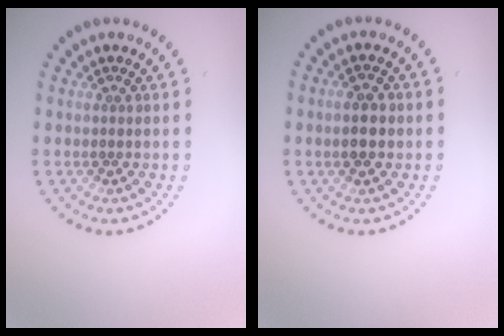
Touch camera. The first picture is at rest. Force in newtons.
{"total": 2.4, "press": 2.4, "slide": 0.1}